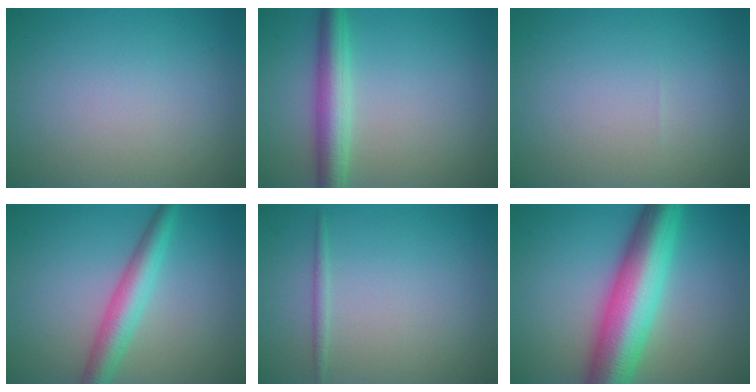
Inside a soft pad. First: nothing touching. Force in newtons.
{"total": 4.2, "press": 4.2, "slide": 0.1}
{"total": 0.0}
{"total": 4.0, "press": 4.0, "slide": 0.1}
{"total": 0.8, "press": 0.8, "slide": 0.0}
{"total": 10.3, "press": 10.3, "slide": 0.1}